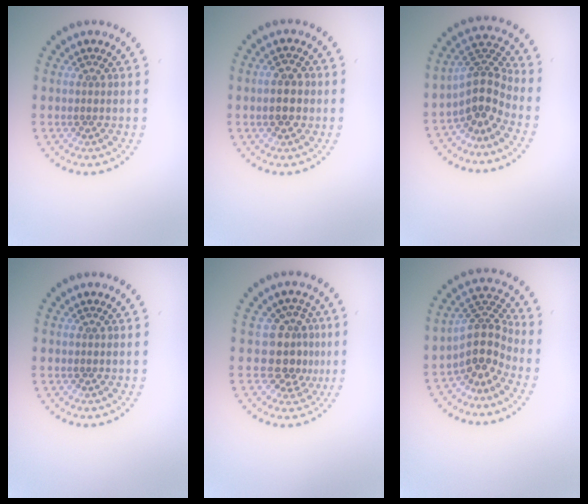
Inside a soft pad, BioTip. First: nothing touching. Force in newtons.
{"total": 2.7, "press": 2.6, "slide": 0.3}
{"total": 3.6, "press": 2.6, "slide": 2.4}
{"total": 0.0}
{"total": 3.6, "press": 3.1, "slide": 1.9}
{"total": 4.1, "press": 2.9, "slide": 2.8}